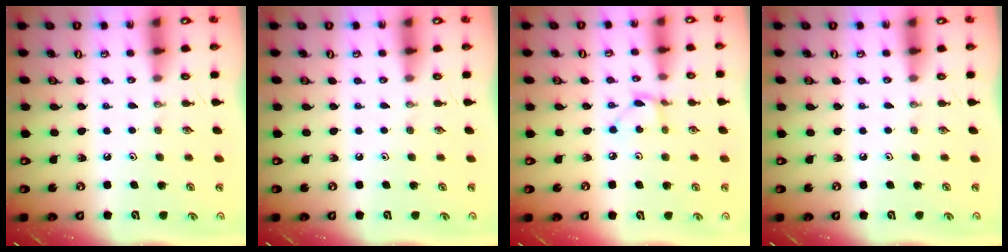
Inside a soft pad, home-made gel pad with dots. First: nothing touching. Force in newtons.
{"total": 0.0}
{"total": 2.6, "press": 2.6, "slide": 0.1}
{"total": 0.0}